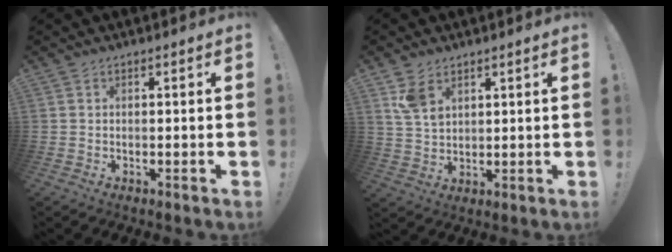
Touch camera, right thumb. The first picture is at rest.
{"total": 6.5, "force": [4.0, 3.7, 3.5], "torque": [-0.053, -0.021, 0.075]}